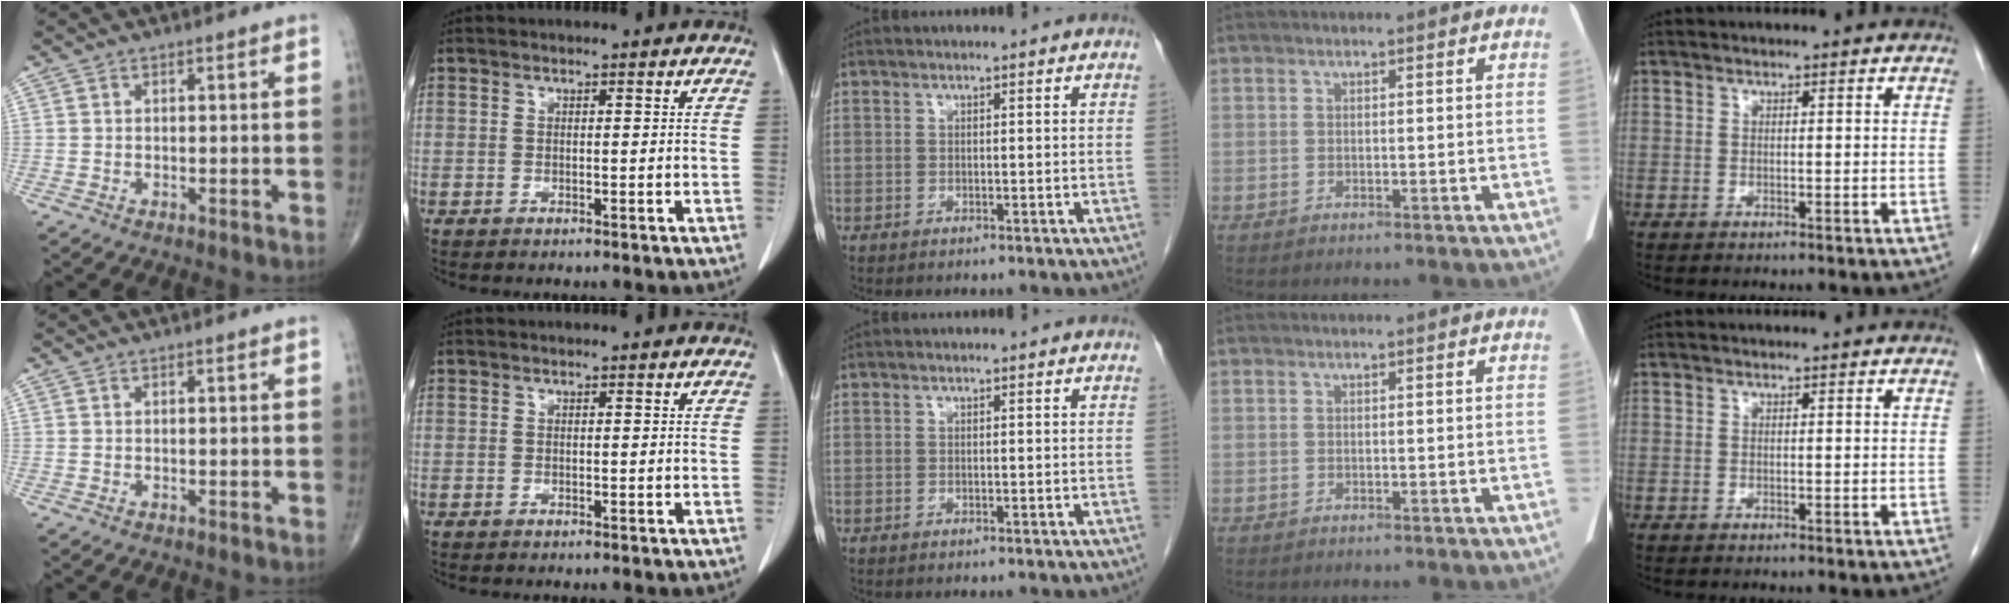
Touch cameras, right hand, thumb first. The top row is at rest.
{}